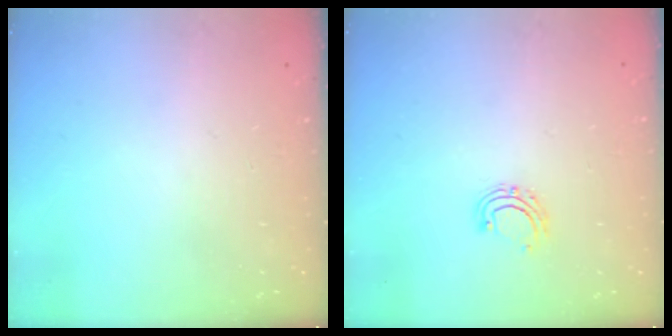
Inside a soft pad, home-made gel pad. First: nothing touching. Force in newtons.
{"total": 5.5, "press": 5.4, "slide": 1.1}